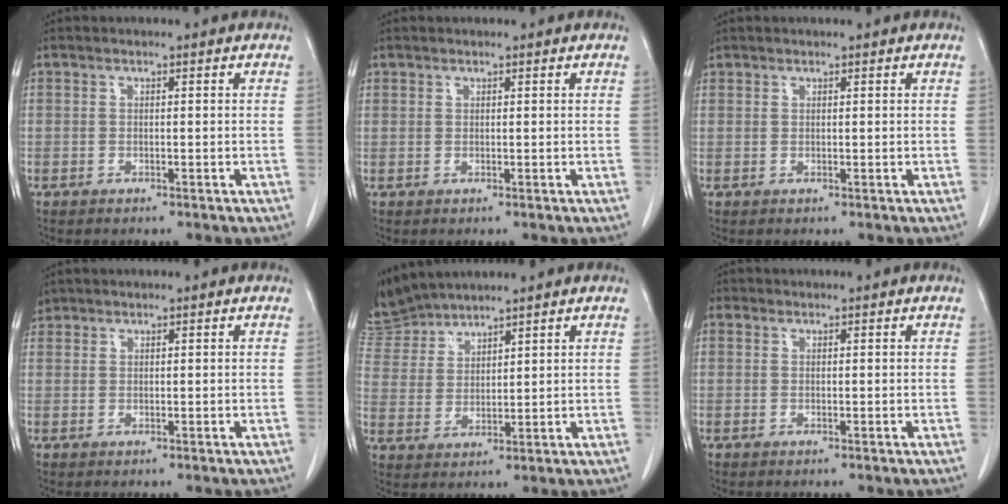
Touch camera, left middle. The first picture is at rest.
{"total": 0.6, "force": [0.5, 0.4, 0.0], "torque": [-0.002, -0.001, 0.008]}
{"total": 0.9, "force": [0.8, 0.5, -0.1], "torque": [-0.001, 0.008, 0.015]}
{"total": 1.6, "force": [1.3, 0.9, -0.1], "torque": [0.002, 0.011, 0.023]}
{"total": 7.7, "force": [7.6, 1.0, 0.3], "torque": [-0.019, 0.011, 0.165]}
{"total": 0.8, "force": [0.4, 0.7, 0.1], "torque": [0.002, 0.002, 0.004]}